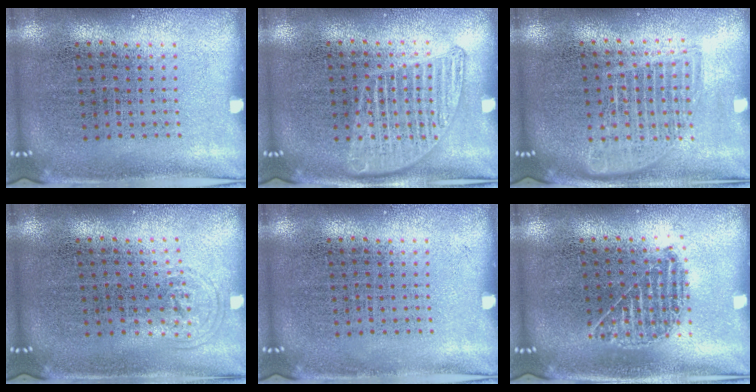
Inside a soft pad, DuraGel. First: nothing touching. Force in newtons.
{"total": 1.3, "press": 1.3, "slide": 0.1}
{"total": 1.6, "press": 1.4, "slide": 0.7}
{"total": 0.8, "press": 0.6, "slide": 0.5}
{"total": 0.0}
{"total": 1.0, "press": 0.9, "slide": 0.3}